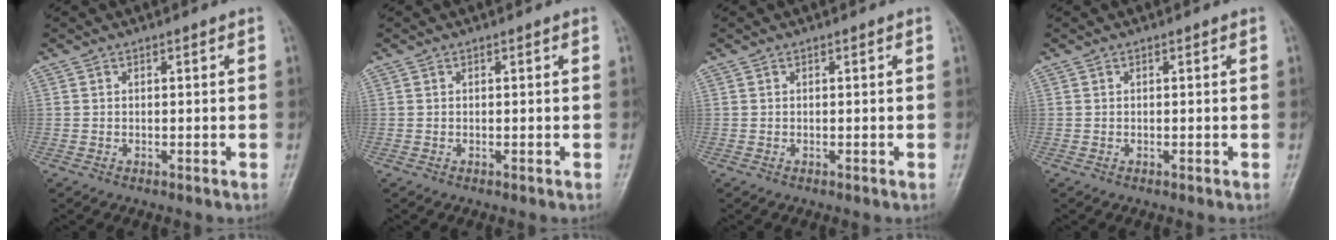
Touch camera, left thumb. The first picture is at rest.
{"total": 0.0}
{"total": 0.0}
{"total": 0.0}